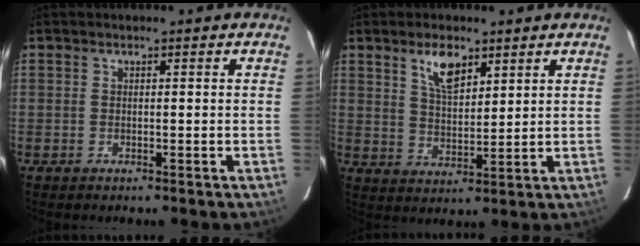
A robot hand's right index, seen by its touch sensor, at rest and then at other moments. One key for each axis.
{"total": 6.7, "fx": 4.1, "fy": 2.9, "fz": 4.5, "tx": -0.077, "ty": 0.004, "tz": 0.079}